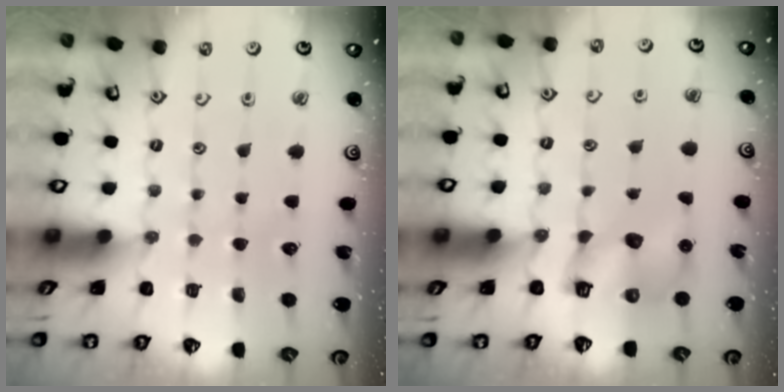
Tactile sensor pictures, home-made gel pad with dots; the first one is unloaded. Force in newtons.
{"total": 7.2, "press": 7.1, "slide": 0.9}